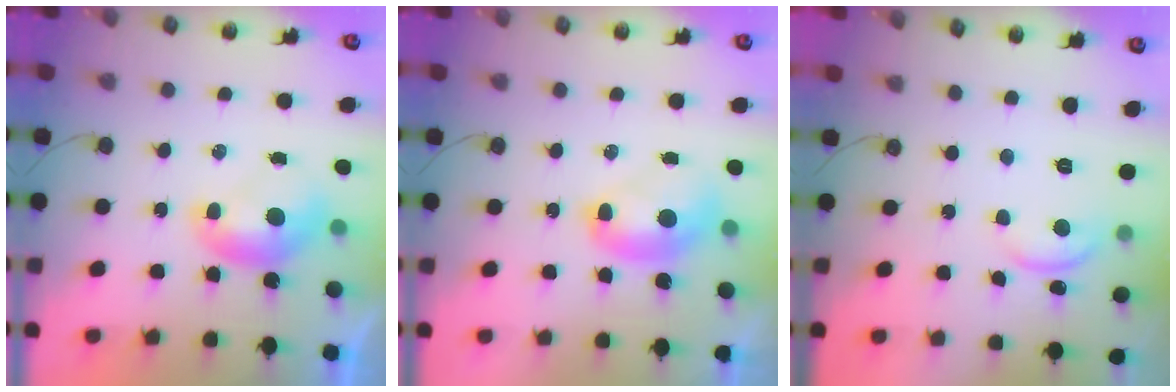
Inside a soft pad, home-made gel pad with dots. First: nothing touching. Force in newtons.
{"total": 2.7, "press": 2.7, "slide": 0.1}
{"total": 2.0, "press": 2.0, "slide": 0.2}